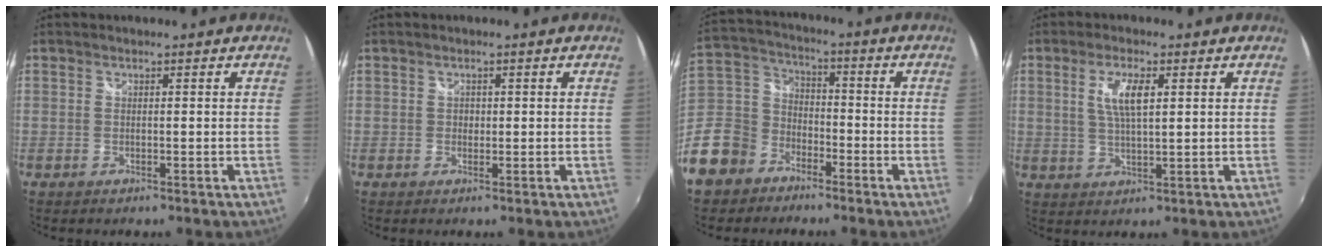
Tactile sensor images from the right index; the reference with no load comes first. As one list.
[{"total": 1.1, "force": [-0.1, 1.0, 0.2], "torque": [0.000, -0.001, -0.003]}, {"total": 16.6, "force": [-9.8, 12.0, 6.1], "torque": [-0.179, 0.031, -0.180]}, {"total": 5.9, "force": [1.8, 1.7, 5.4], "torque": [-0.102, 0.000, 0.035]}]